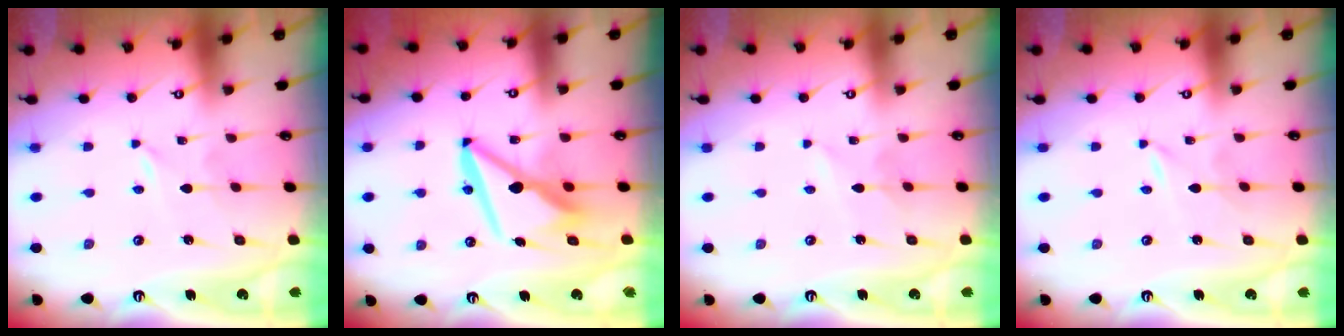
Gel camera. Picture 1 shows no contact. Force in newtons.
{"total": 10.5, "press": 10.3, "slide": 1.7}
{"total": 2.3, "press": 2.3, "slide": 0.2}
{"total": 0.0}